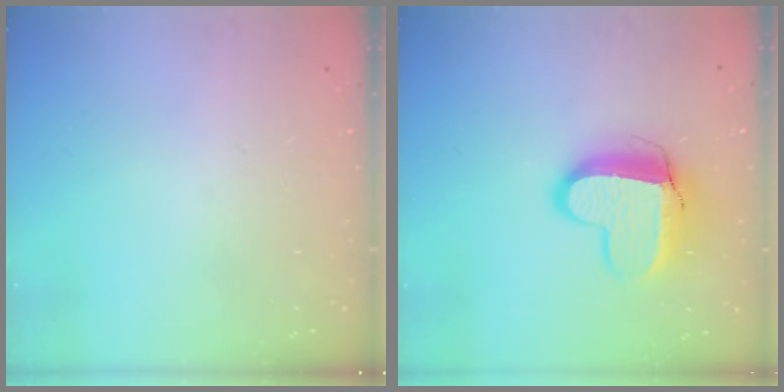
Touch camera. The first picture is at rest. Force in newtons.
{"total": 12.7, "press": 12.6, "slide": 1.1}